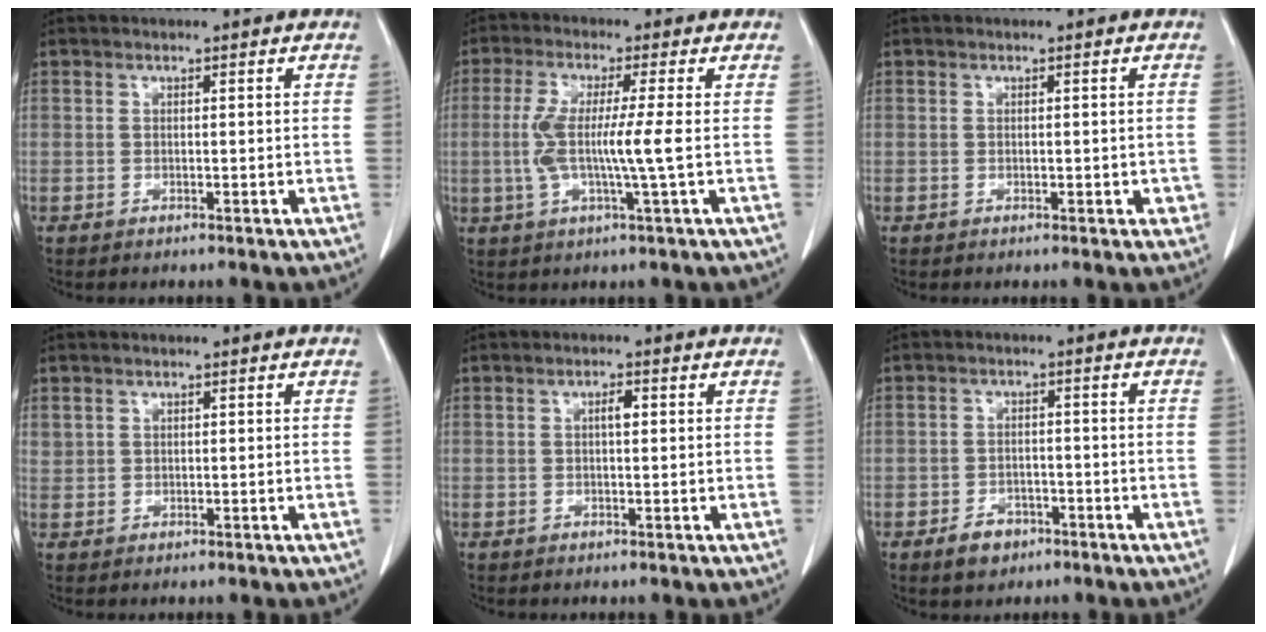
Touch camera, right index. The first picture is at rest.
{"total": 6.7, "force": [-0.4, -0.4, 6.7], "torque": [-0.138, -0.006, -0.009]}
{"total": 1.7, "force": [-0.3, 1.1, 1.3], "torque": [-0.012, 0.005, 0.000]}
{"total": 1.2, "force": [0.8, 0.9, 0.1], "torque": [0.007, 0.006, 0.014]}
{"total": 1.6, "force": [0.3, 0.5, 1.5], "torque": [-0.026, 0.004, 0.004]}
{"total": 3.9, "force": [-2.4, 2.6, 1.6], "torque": [-0.023, 0.006, -0.032]}